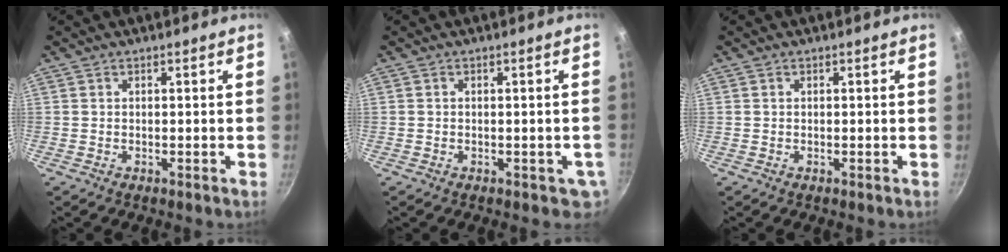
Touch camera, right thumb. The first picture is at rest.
{"total": 2.7, "force": [-0.5, 2.0, 1.7], "torque": [-0.010, 0.003, -0.006]}
{"total": 0.0}